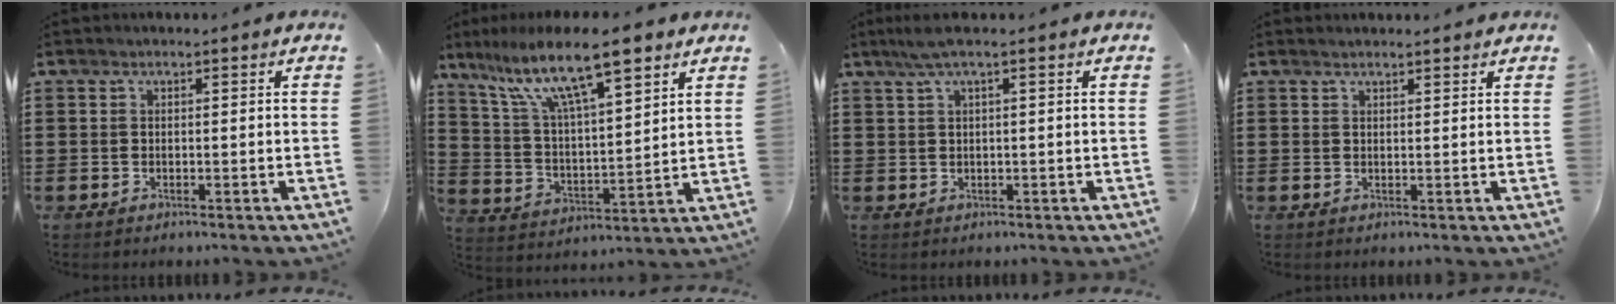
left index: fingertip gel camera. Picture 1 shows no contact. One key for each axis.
{"total": 12.4, "fx": 8.7, "fy": 2.6, "fz": 8.5, "tx": -0.189, "ty": -0.026, "tz": 0.149}
{"total": 2.3, "fx": 0.7, "fy": 0.0, "fz": 2.2, "tx": -0.041, "ty": 0.000, "tz": 0.012}
{"total": 1.1, "fx": 1.1, "fy": 0.0, "fz": 0.3, "tx": -0.008, "ty": 0.000, "tz": 0.021}